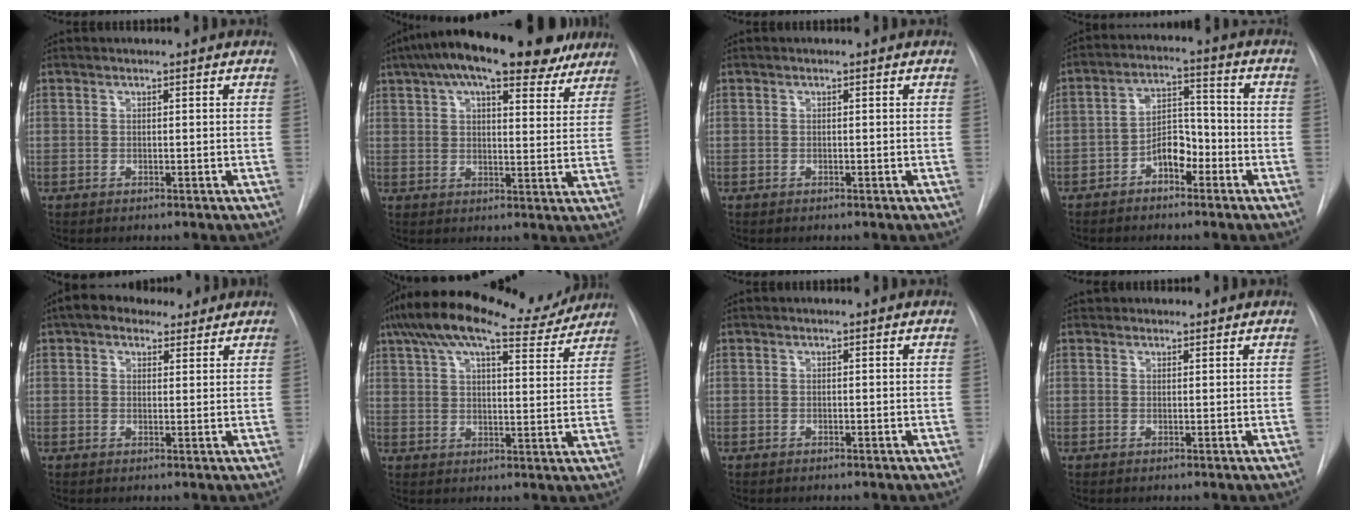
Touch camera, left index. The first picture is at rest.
{"total": 22.3, "force": [16.4, 7.5, 13.2], "torque": [-0.221, 0.054, 0.220]}
{"total": 0.0}
{"total": 5.9, "force": [-3.1, 3.1, 3.9], "torque": [-0.071, 0.022, -0.057]}
{"total": 6.9, "force": [5.2, 3.5, 2.9], "torque": [-0.040, 0.032, 0.083]}
{"total": 17.8, "force": [15.1, 3.9, 8.5], "torque": [-0.147, 0.039, 0.213]}
{"total": 0.0}
{"total": 1.0, "force": [0.8, 0.5, -0.1], "torque": [0.002, 0.007, 0.011]}